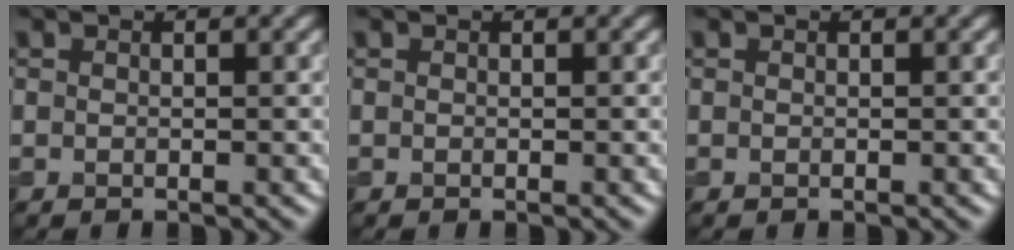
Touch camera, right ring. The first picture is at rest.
{"total": 0.0}
{"total": 0.0}